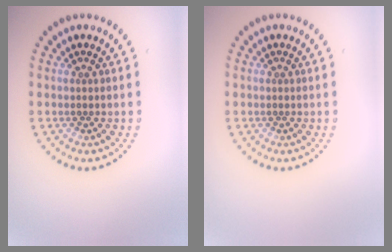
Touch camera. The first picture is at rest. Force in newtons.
{"total": 0.0}